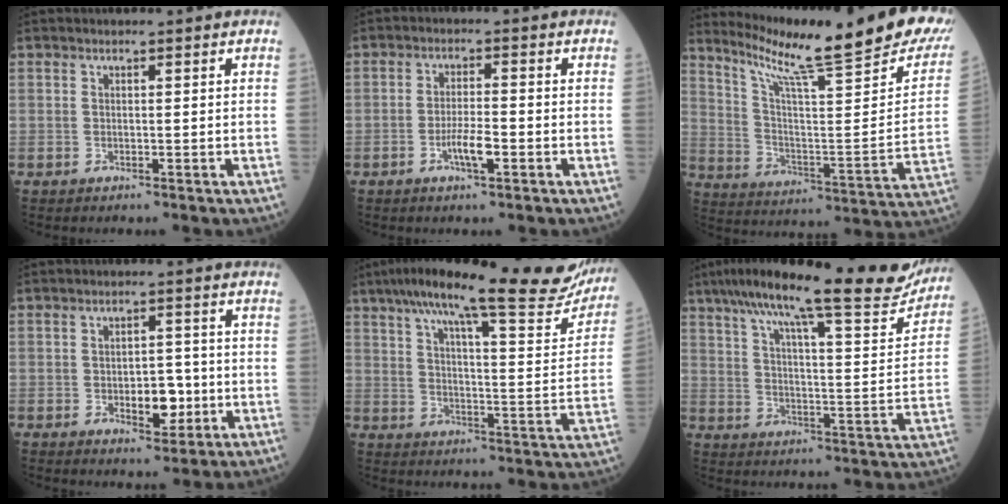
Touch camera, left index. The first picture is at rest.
{"total": 4.0, "force": [-1.7, 0.7, 3.6], "torque": [-0.070, 0.001, -0.032]}
{"total": 27.5, "force": [22.4, 0.7, 16.0], "torque": [-0.254, -0.072, 0.310]}
{"total": 5.4, "force": [-1.3, 2.8, 4.4], "torque": [-0.061, 0.002, -0.014]}
{"total": 26.4, "force": [22.3, 2.9, 13.7], "torque": [-0.213, -0.023, 0.288]}
{"total": 23.6, "force": [19.9, 2.3, 12.5], "torque": [-0.202, -0.010, 0.272]}